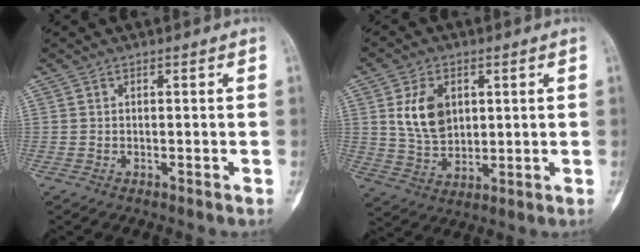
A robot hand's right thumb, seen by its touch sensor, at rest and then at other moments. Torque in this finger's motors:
{"motor_torque": [0.37, 0.33, 0.91, 0.01, 0.27]}